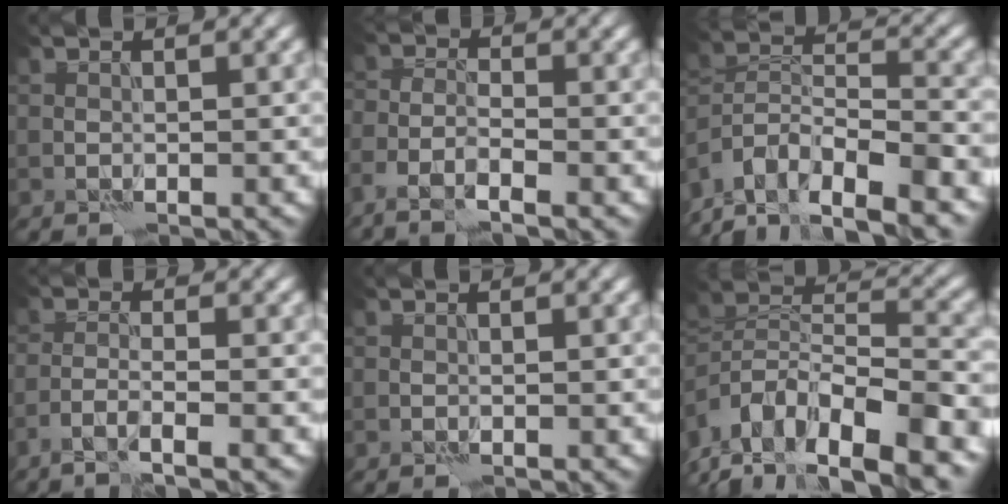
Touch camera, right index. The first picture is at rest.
{"total": 3.2, "force": [-2.4, 0.6, 2.0], "torque": [-0.039, -0.001, -0.054]}
{"total": 10.1, "force": [-8.7, 3.1, 3.9], "torque": [-0.053, 0.013, -0.142]}
{"total": 2.6, "force": [-1.9, 0.1, 1.8], "torque": [-0.030, 0.003, -0.045]}
{"total": 0.0}
{"total": 12.1, "force": [-7.7, 5.0, 7.9], "torque": [-0.137, 0.034, -0.116]}